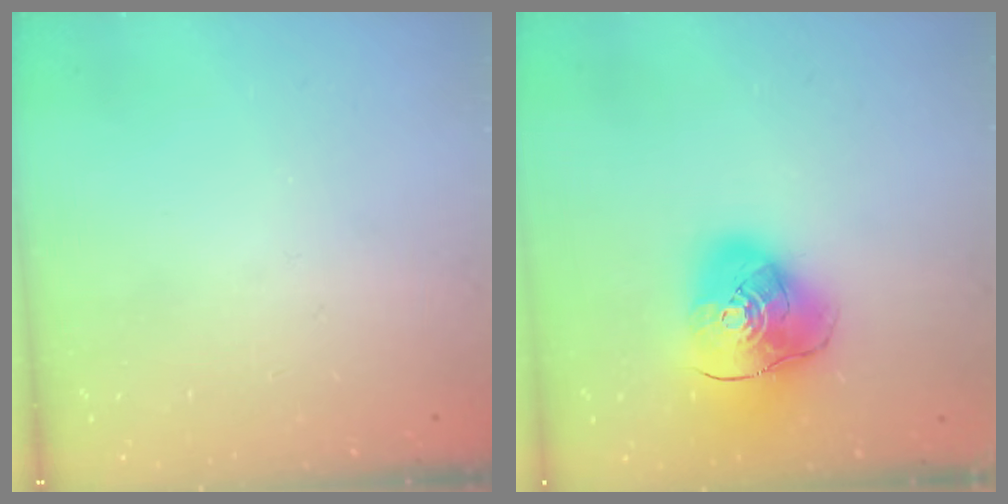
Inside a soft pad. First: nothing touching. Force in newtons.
{"total": 15.1, "press": 14.9, "slide": 2.2}